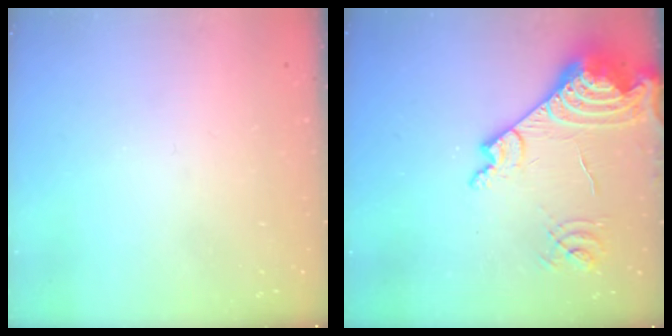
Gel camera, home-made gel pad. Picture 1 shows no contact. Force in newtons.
{"total": 19.4, "press": 19.2, "slide": 2.3}